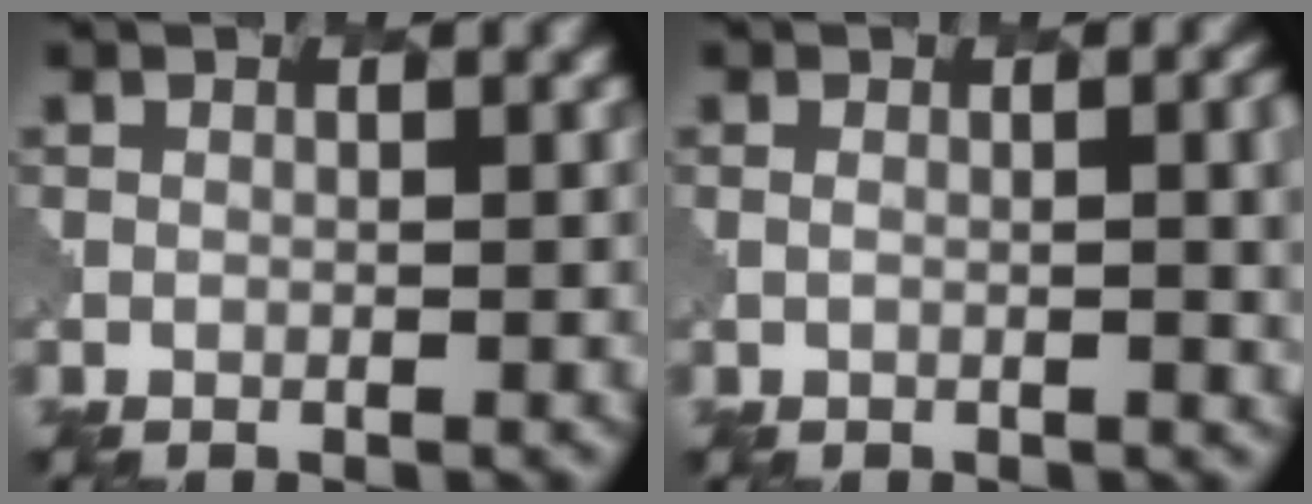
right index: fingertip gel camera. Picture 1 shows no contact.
{"total": 3.6, "force": [0.9, 1.0, 3.3], "torque": [-0.020, 0.015, -0.006]}